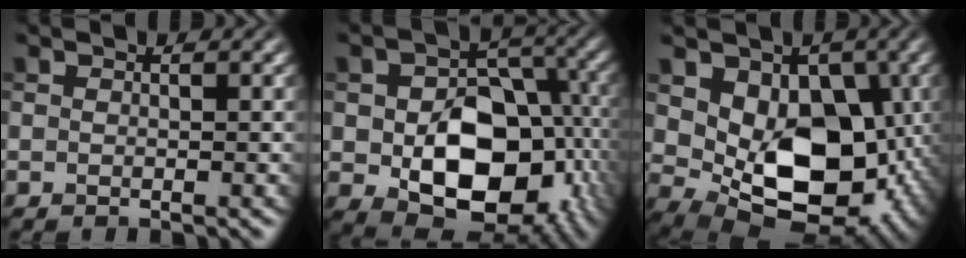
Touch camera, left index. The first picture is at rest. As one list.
[{"total": 11.8, "force": [-2.6, 7.9, 8.4], "torque": [-0.127, -0.018, -0.031]}, {"total": 10.2, "force": [0.4, 7.1, 7.3], "torque": [-0.105, -0.031, 0.016]}]